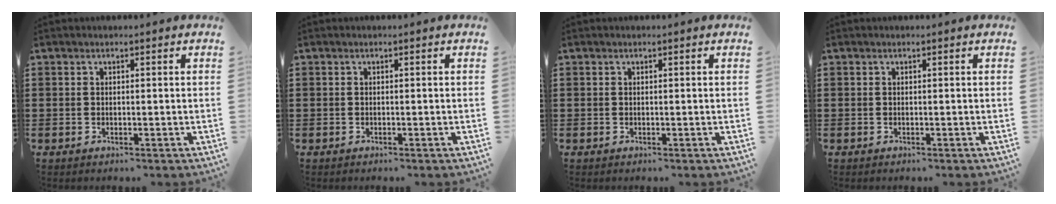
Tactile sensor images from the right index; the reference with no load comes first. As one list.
[{"total": 0.0}, {"total": 0.0}, {"total": 0.0}]